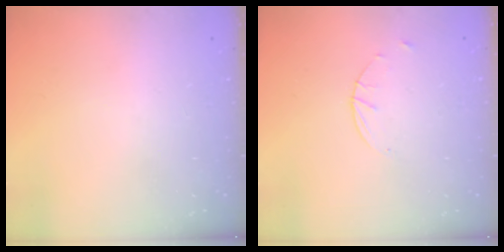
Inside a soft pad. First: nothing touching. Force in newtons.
{"total": 1.7, "press": 1.7, "slide": 0.3}